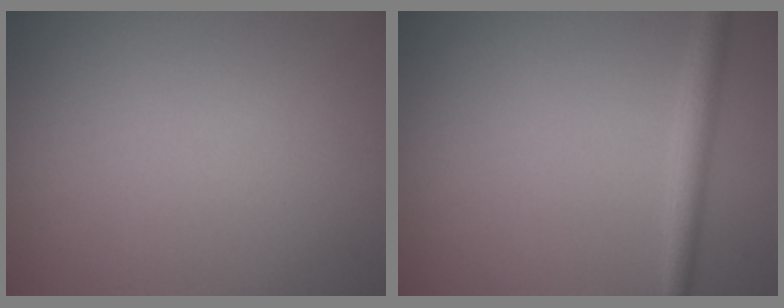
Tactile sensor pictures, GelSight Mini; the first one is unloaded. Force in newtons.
{"total": 2.2, "press": 2.2, "slide": 0.1}